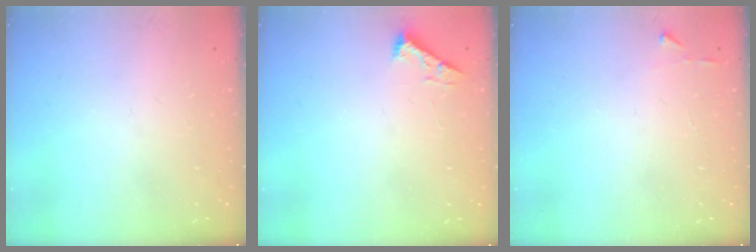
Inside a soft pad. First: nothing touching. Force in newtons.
{"total": 2.5, "press": 2.5, "slide": 0.3}
{"total": 3.2, "press": 3.2, "slide": 0.4}